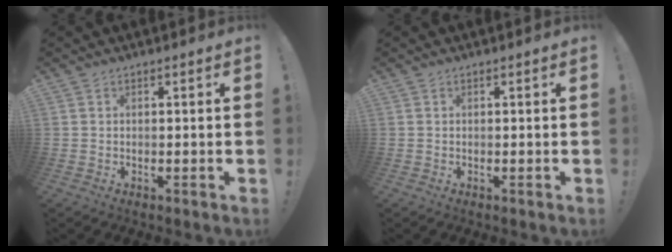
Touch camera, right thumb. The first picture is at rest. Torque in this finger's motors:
{"motor_torque": [0.10, 0.07, 0.34, -0.12, -0.07]}